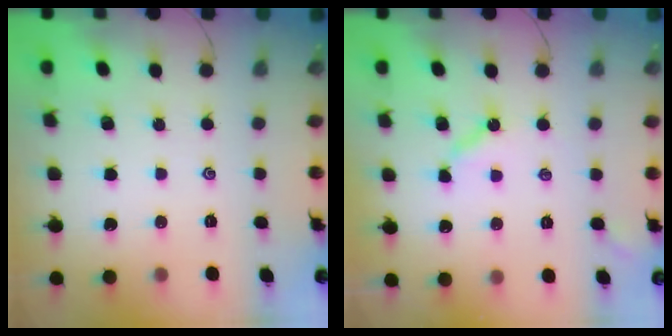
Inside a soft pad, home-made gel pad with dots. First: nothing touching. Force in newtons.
{"total": 4.8, "press": 4.8, "slide": 0.7}